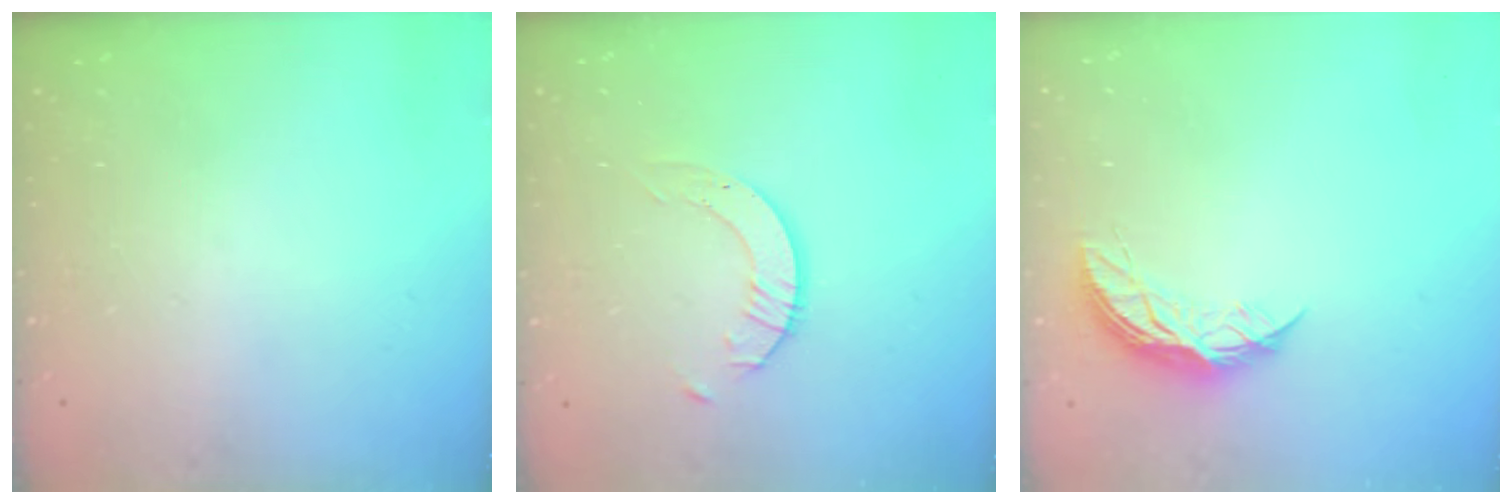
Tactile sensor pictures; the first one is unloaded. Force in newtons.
{"total": 2.7, "press": 2.7, "slide": 0.2}
{"total": 8.8, "press": 8.8, "slide": 0.5}